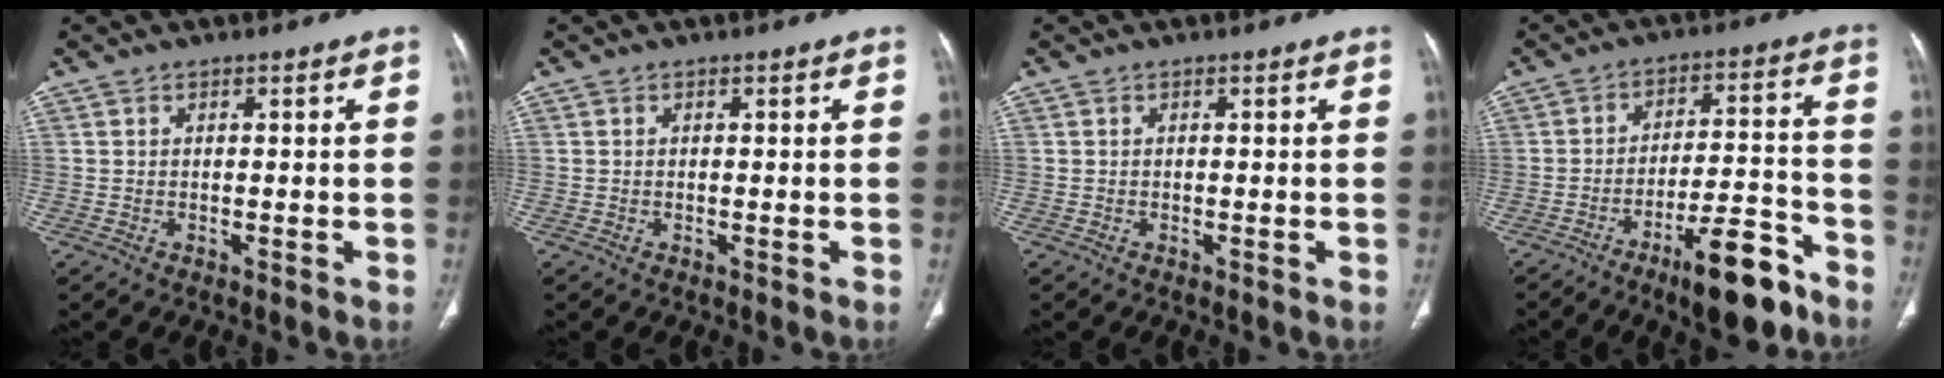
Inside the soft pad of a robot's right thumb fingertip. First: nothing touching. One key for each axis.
{"total": 0.0}
{"total": 0.0}
{"total": 13.6, "fx": -8.8, "fy": 3.9, "fz": 9.6, "tx": -0.136, "ty": 0.064, "tz": -0.136}